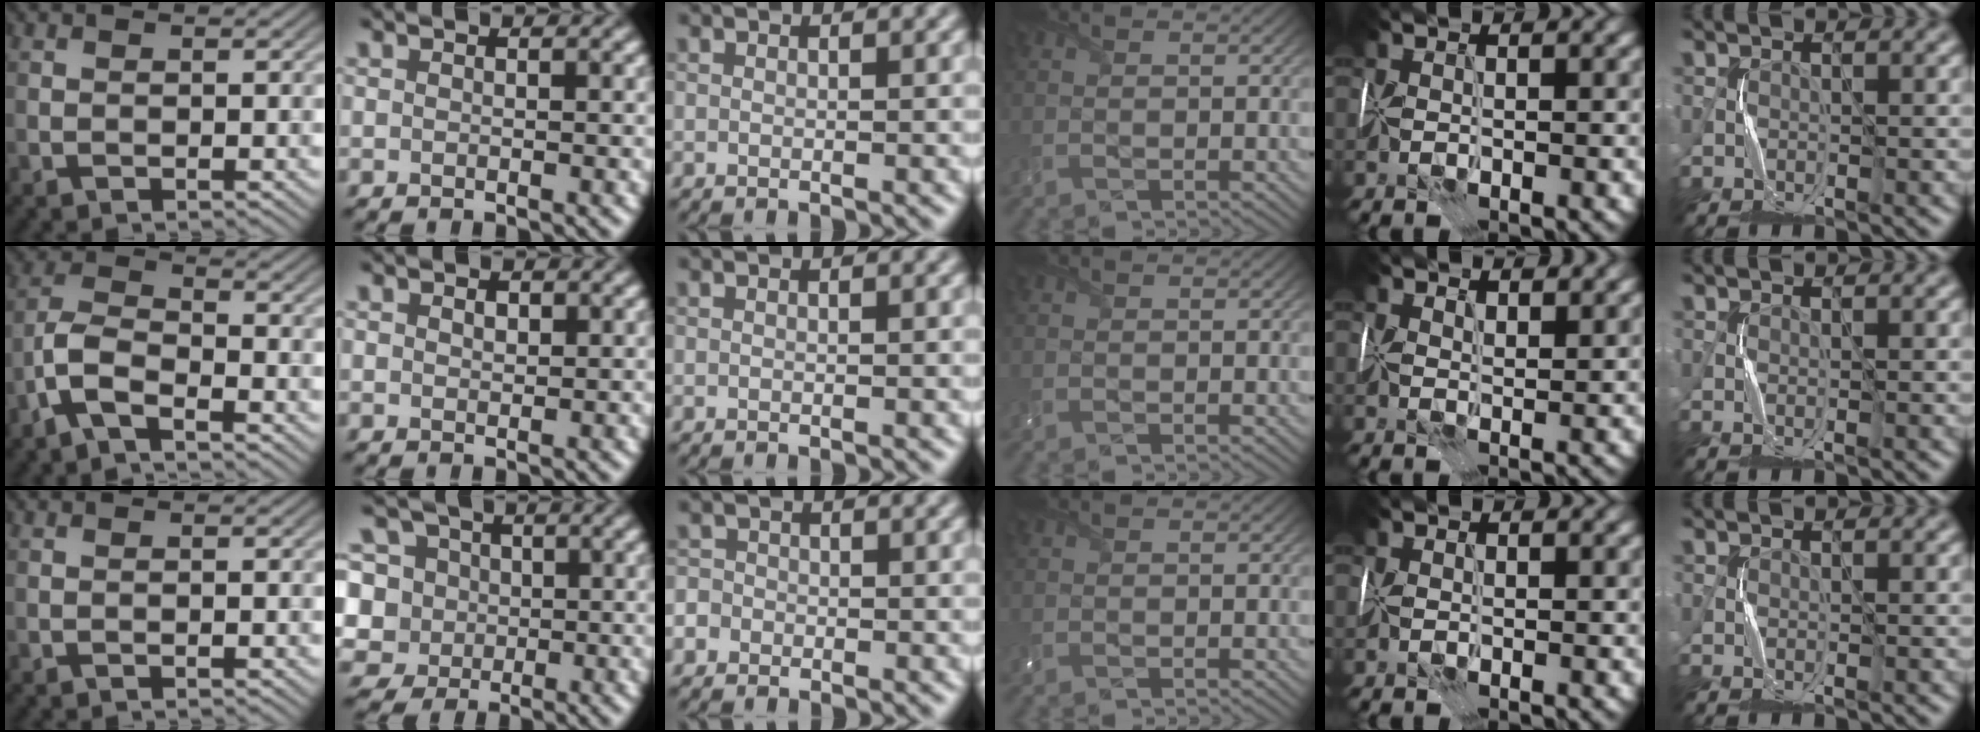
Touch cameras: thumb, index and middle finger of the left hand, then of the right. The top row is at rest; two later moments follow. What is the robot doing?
{"motion": "wrap", "object": "felt sheet"}